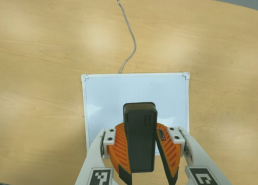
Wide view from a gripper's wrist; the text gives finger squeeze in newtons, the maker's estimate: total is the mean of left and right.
{"total": 11.0, "left": 11.0, "right": 11.1}